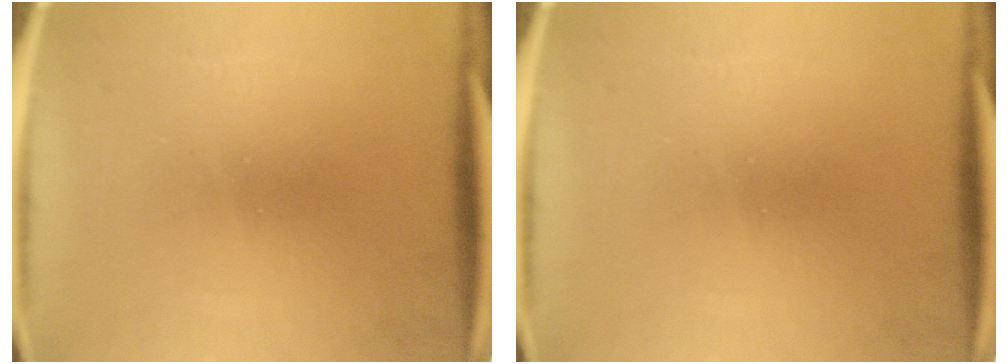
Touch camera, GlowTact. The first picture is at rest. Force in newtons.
{"total": 0.0}